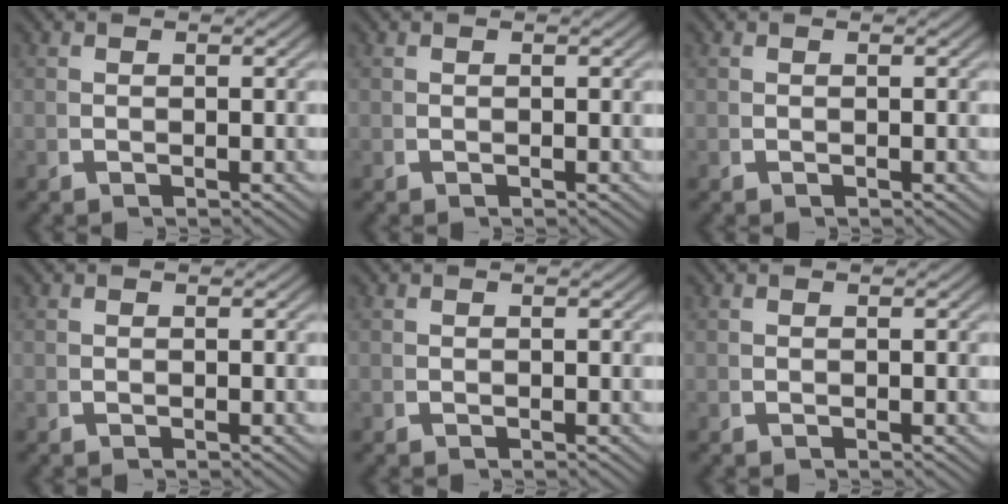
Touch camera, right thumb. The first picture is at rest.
{"total": 0.0}
{"total": 0.0}
{"total": 0.0}
{"total": 0.0}
{"total": 0.0}